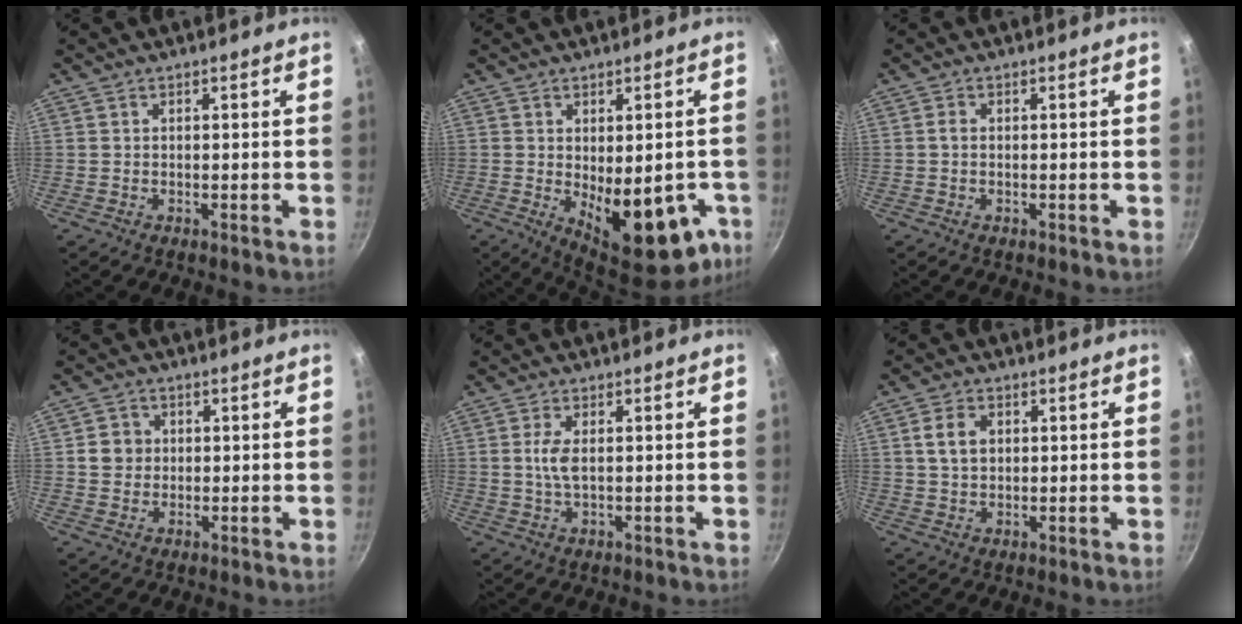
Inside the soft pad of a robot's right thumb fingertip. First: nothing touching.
{"total": 17.5, "force": [-4.7, 8.6, 14.4], "torque": [-0.152, -0.016, -0.041]}
{"total": 1.1, "force": [-0.1, 0.8, 0.8], "torque": [-0.018, 0.004, -0.004]}
{"total": 4.1, "force": [0.3, 3.8, 1.4], "torque": [-0.002, 0.007, -0.001]}
{"total": 3.6, "force": [0.4, 1.4, 3.3], "torque": [-0.071, 0.000, 0.007]}
{"total": 5.1, "force": [1.2, 3.7, 3.3], "torque": [-0.048, 0.003, 0.020]}